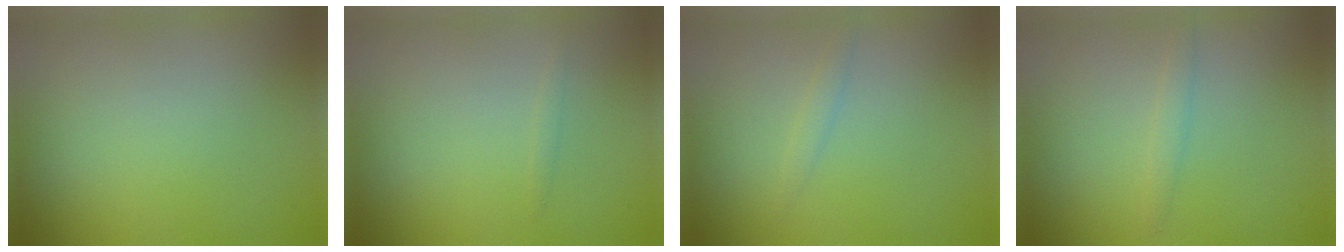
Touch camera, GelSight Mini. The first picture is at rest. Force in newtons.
{"total": 0.6, "press": 0.6, "slide": 0.0}
{"total": 1.0, "press": 1.0, "slide": 0.1}
{"total": 1.0, "press": 1.0, "slide": 0.1}